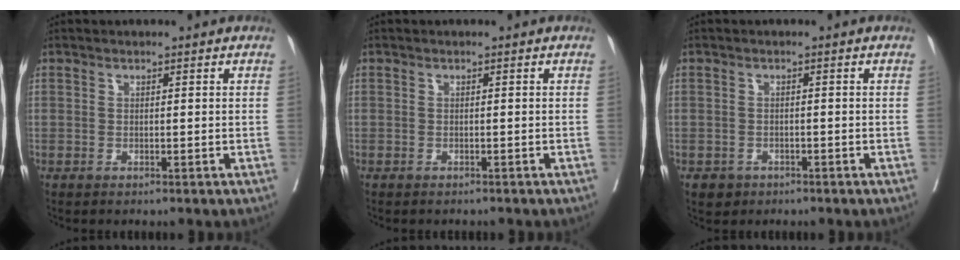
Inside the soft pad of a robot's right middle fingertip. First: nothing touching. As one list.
[{"total": 1.1, "force": [-1.0, 0.3, 0.2], "torque": [-0.012, -0.004, -0.013]}, {"total": 1.6, "force": [-0.7, 1.4, 0.1], "torque": [-0.007, 0.005, -0.008]}]